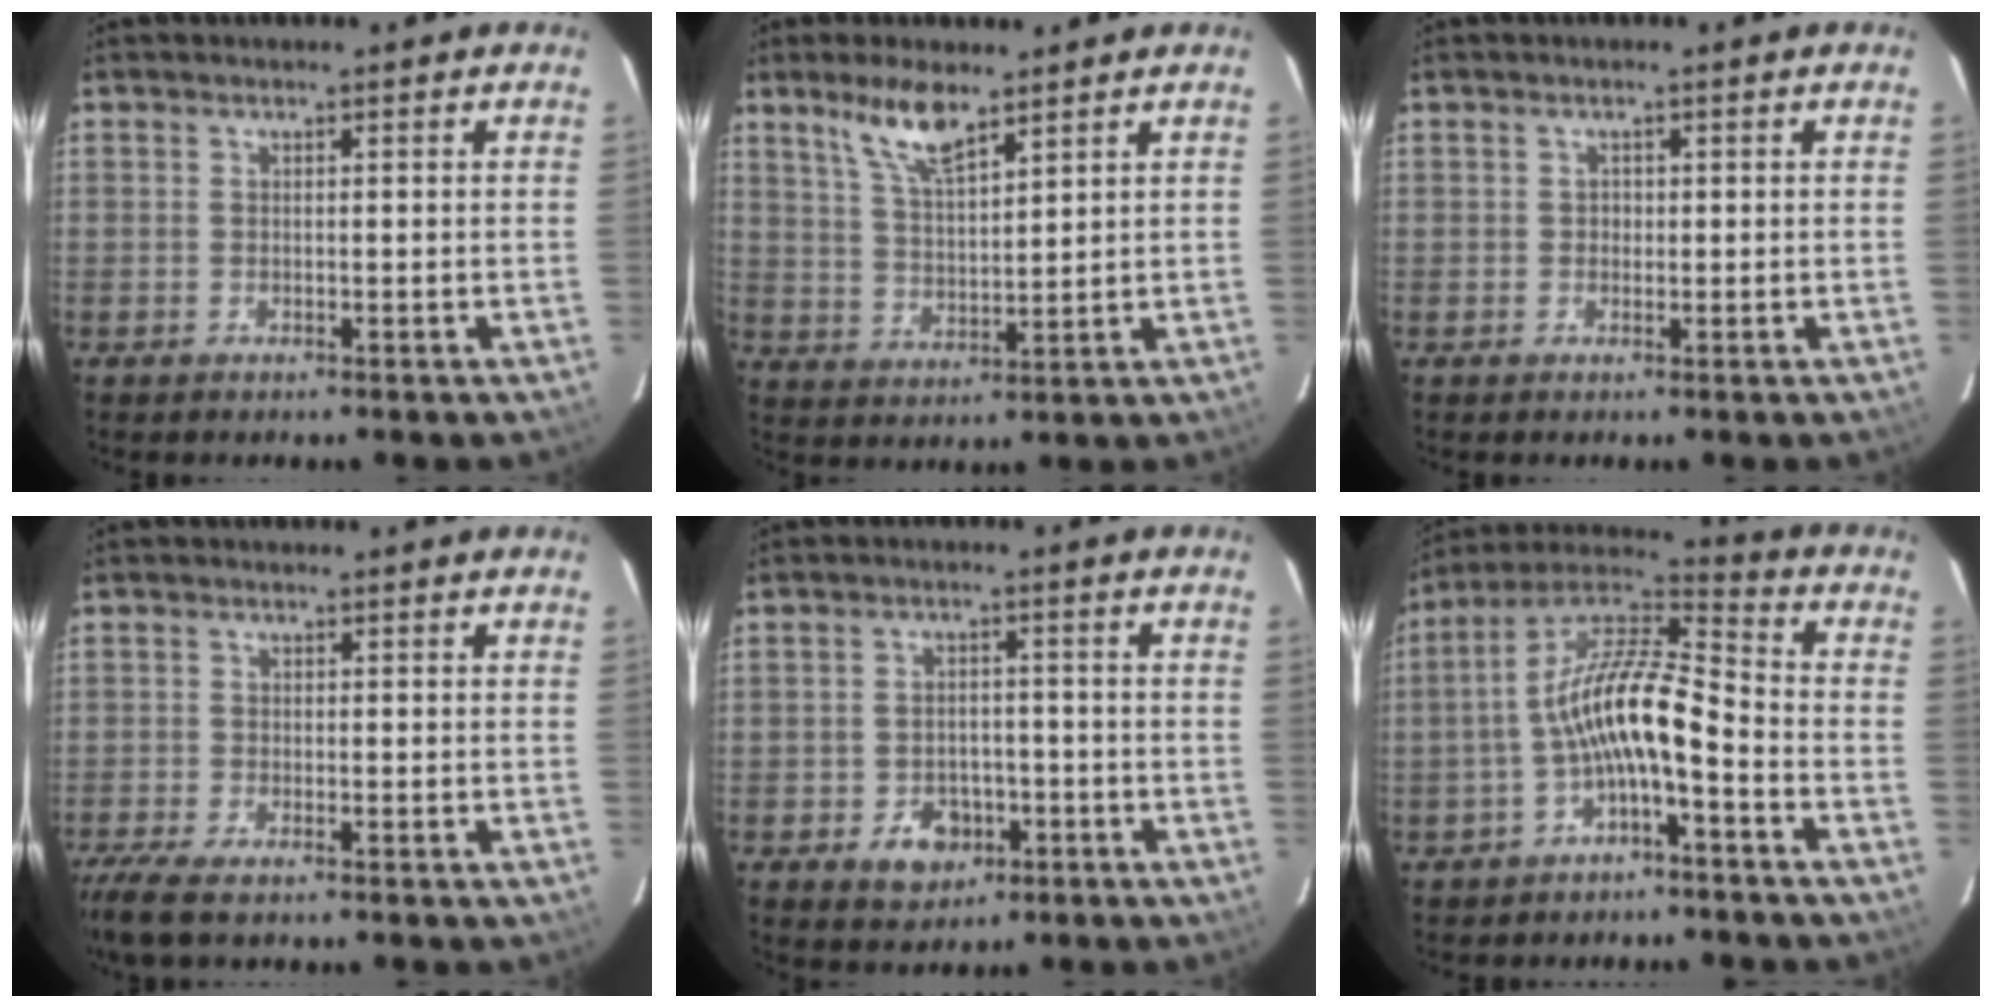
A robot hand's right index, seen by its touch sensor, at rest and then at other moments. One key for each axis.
{"total": 7.8, "fx": 5.6, "fy": 2.1, "fz": 5.1, "tx": -0.098, "ty": 0.002, "tz": 0.114}
{"total": 0.9, "fx": 0.0, "fy": 0.9, "fz": 0.1, "tx": 0.004, "ty": 0.002, "tz": 0.000}
{"total": 6.0, "fx": -4.6, "fy": 1.4, "fz": 3.5, "tx": -0.094, "ty": -0.024, "tz": -0.093}
{"total": 6.5, "fx": -3.0, "fy": 5.0, "fz": 3.0, "tx": -0.067, "ty": 0.010, "tz": -0.028}
{"total": 12.3, "fx": -4.0, "fy": 3.4, "fz": 11.1, "tx": -0.223, "ty": 0.015, "tz": -0.080}